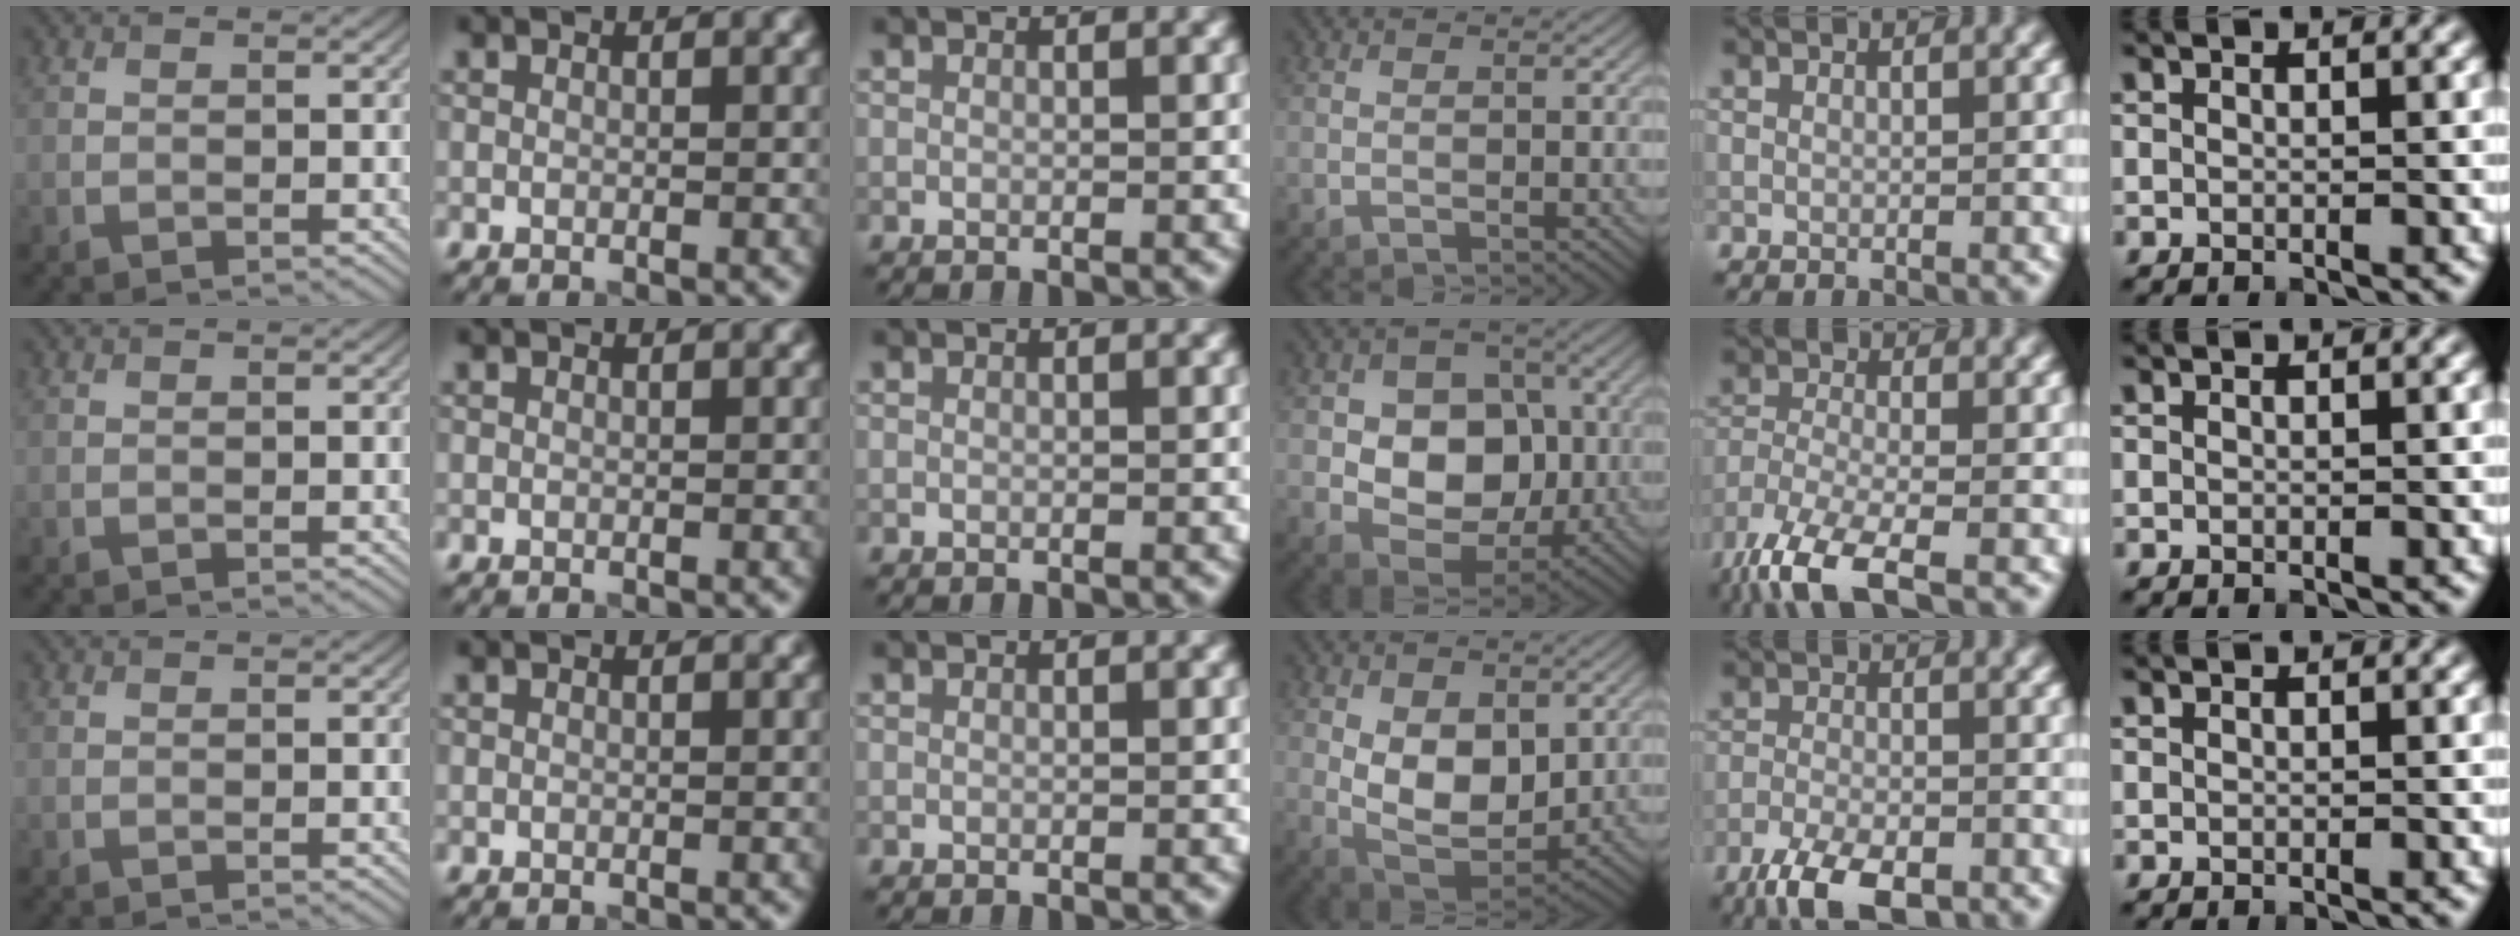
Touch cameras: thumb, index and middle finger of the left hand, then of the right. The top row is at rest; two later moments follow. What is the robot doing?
{"motion": "lift_and_place", "object": "coin"}